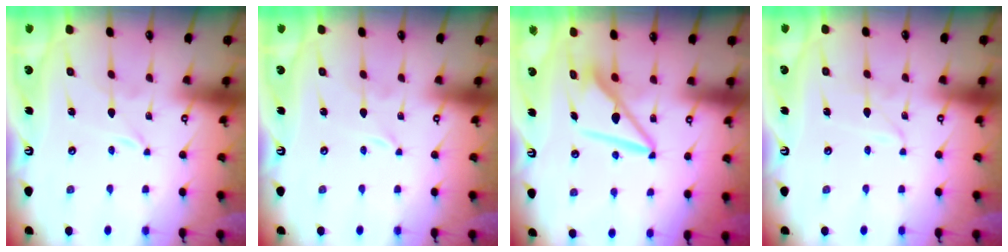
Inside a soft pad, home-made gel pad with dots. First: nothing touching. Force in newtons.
{"total": 0.0}
{"total": 8.9, "press": 8.9, "slide": 0.8}
{"total": 2.6, "press": 2.5, "slide": 0.4}